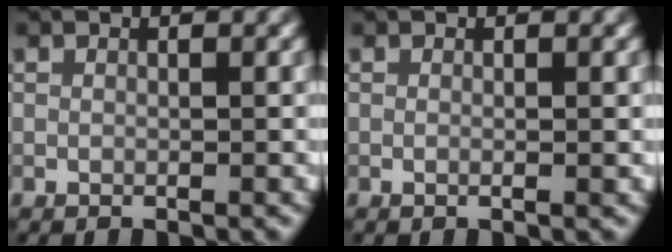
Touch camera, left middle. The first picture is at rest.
{"total": 0.5, "force": [-0.1, 0.0, 0.5], "torque": [-0.009, -0.002, -0.001]}